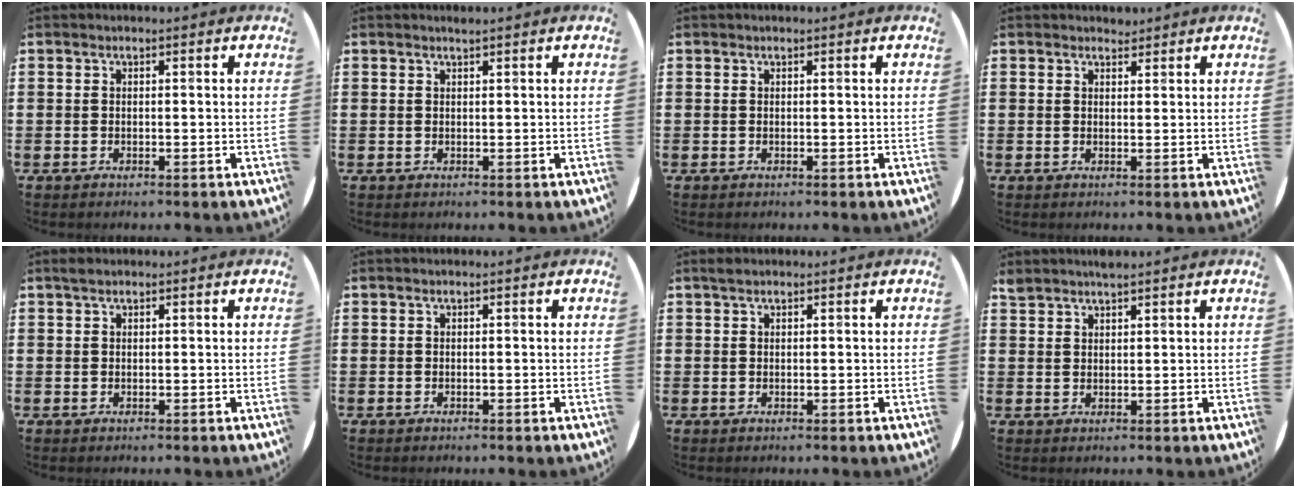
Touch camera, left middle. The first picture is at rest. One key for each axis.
{"total": 0.6, "fx": 0.5, "fy": -0.2, "fz": 0.1, "tx": 0.000, "ty": 0.001, "tz": 0.010}
{"total": 0.0}
{"total": 1.3, "fx": 1.2, "fy": 0.3, "fz": 0.0, "tx": 0.008, "ty": -0.002, "tz": 0.022}
{"total": 0.5, "fx": 0.4, "fy": 0.3, "fz": 0.1, "tx": 0.005, "ty": -0.002, "tz": 0.007}
{"total": 0.0}
{"total": 0.8, "fx": 0.7, "fy": 0.3, "fz": 0.2, "tx": -0.005, "ty": 0.004, "tz": 0.012}
{"total": 1.9, "fx": 1.9, "fy": 0.2, "fz": 0.1, "tx": -0.006, "ty": 0.002, "tz": 0.036}